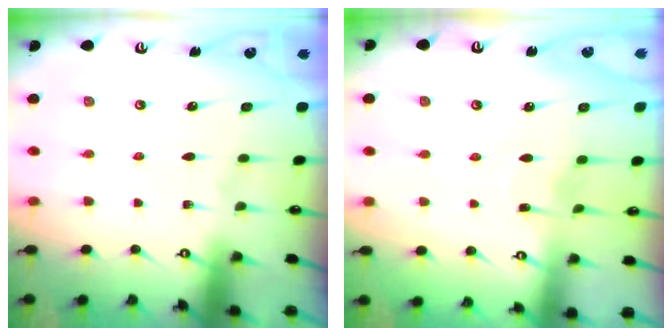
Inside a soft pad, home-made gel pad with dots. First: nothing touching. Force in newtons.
{"total": 1.8, "press": 1.7, "slide": 0.3}